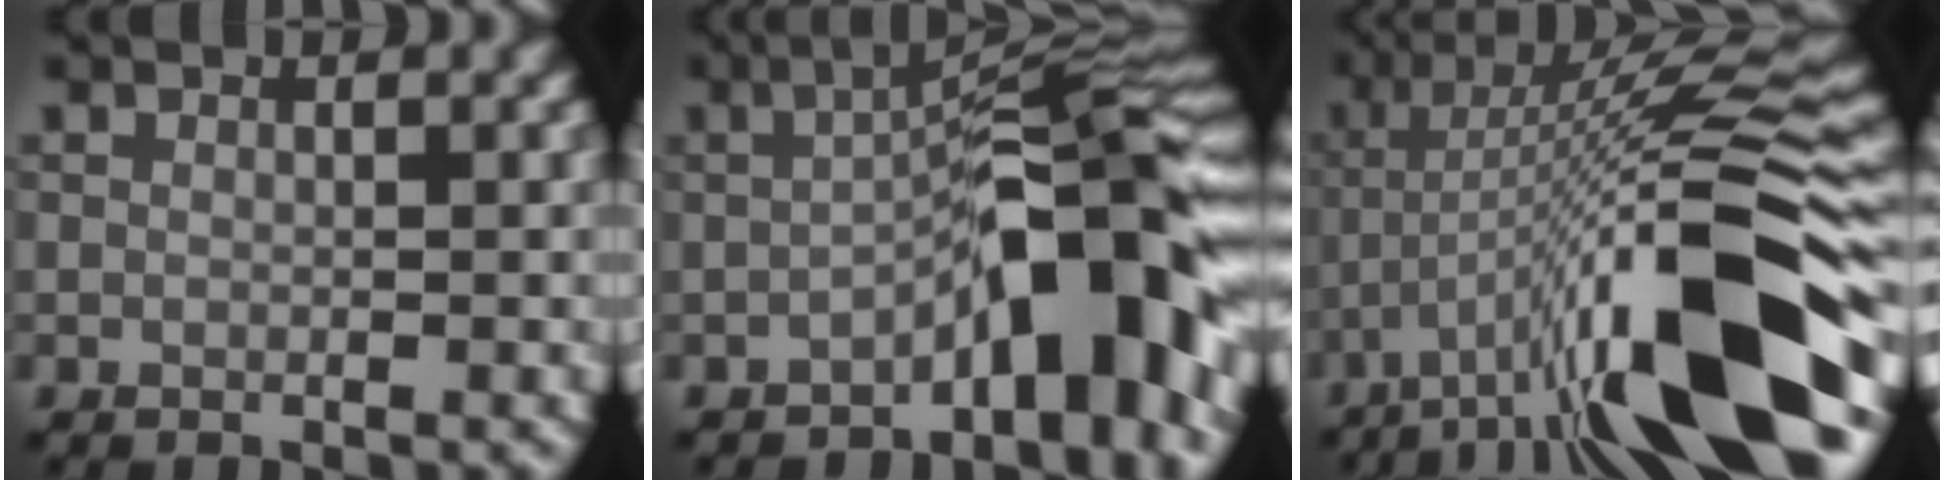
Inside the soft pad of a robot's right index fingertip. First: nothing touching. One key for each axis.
{"total": 9.7, "fx": -3.6, "fy": 2.4, "fz": 8.6, "tx": -0.106, "ty": 0.025, "tz": -0.069}
{"total": 15.1, "fx": -6.7, "fy": 3.1, "fz": 13.2, "tx": -0.223, "ty": 0.011, "tz": -0.106}